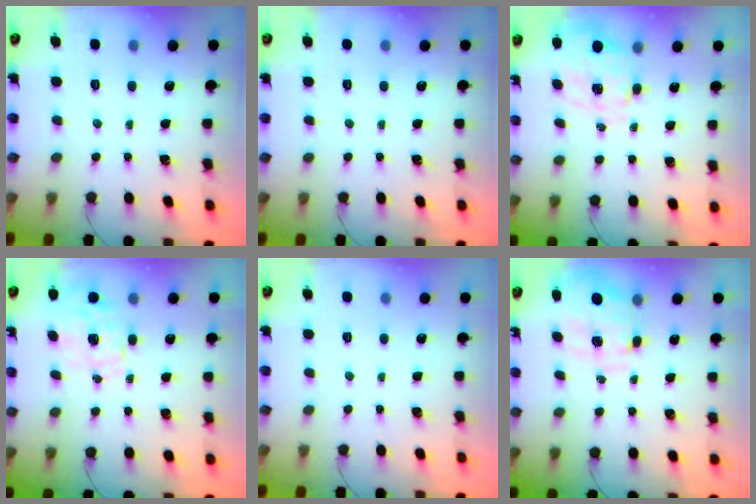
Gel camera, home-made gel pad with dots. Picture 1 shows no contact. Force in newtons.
{"total": 0.0}
{"total": 2.5, "press": 2.3, "slide": 1.0}
{"total": 1.6, "press": 1.4, "slide": 0.8}
{"total": 2.5, "press": 2.4, "slide": 0.5}
{"total": 3.5, "press": 3.4, "slide": 1.1}